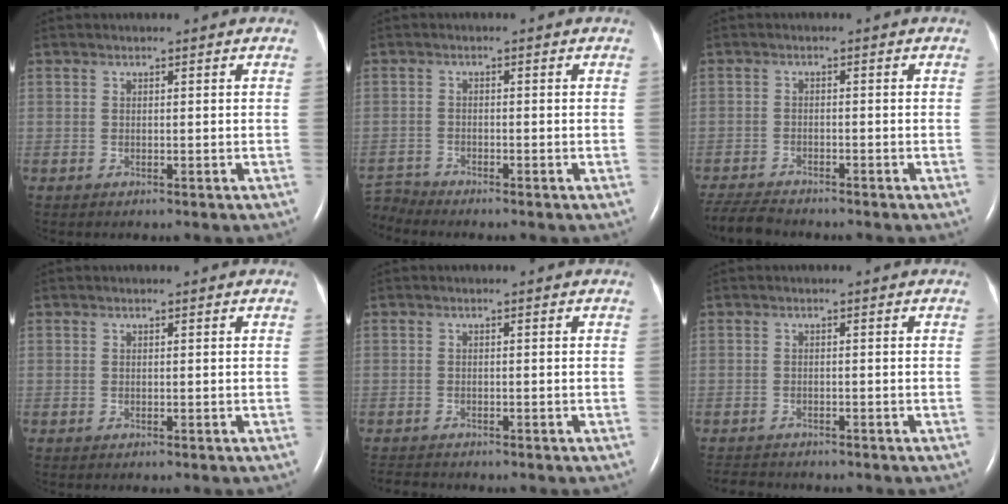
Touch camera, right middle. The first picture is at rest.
{"total": 3.6, "force": [-3.5, -0.5, -0.5], "torque": [0.005, -0.013, -0.066]}
{"total": 5.7, "force": [-5.5, 0.6, 1.6], "torque": [-0.030, -0.022, -0.097]}
{"total": 0.0}
{"total": 2.0, "force": [-2.0, 0.2, 0.2], "torque": [-0.004, -0.009, -0.031]}
{"total": 3.6, "force": [-3.5, 0.9, 0.6], "torque": [-0.007, -0.011, -0.053]}